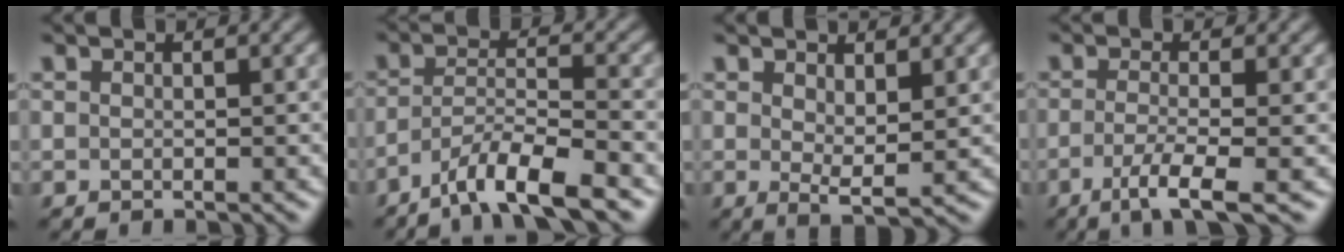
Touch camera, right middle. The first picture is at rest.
{"total": 6.7, "force": [-4.9, 1.2, 4.4], "torque": [-0.069, 0.002, -0.089]}
{"total": 2.6, "force": [1.0, 0.8, 2.3], "torque": [-0.041, -0.010, 0.020]}
{"total": 4.0, "force": [-1.8, 0.7, 3.5], "torque": [-0.065, -0.008, -0.041]}